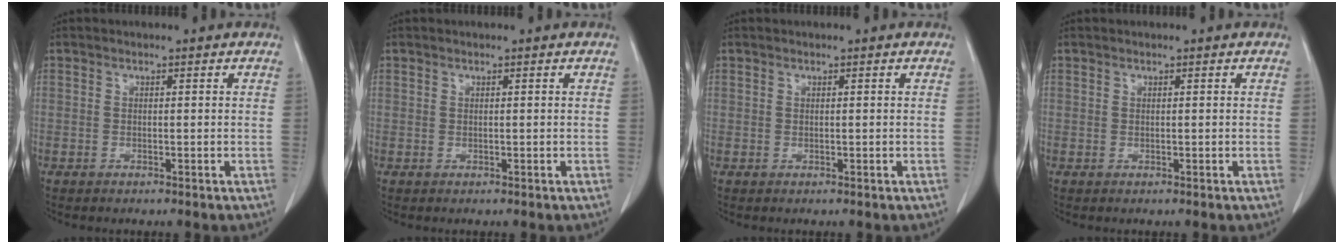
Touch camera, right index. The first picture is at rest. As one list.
[{"total": 0.0}, {"total": 0.0}, {"total": 0.0}]